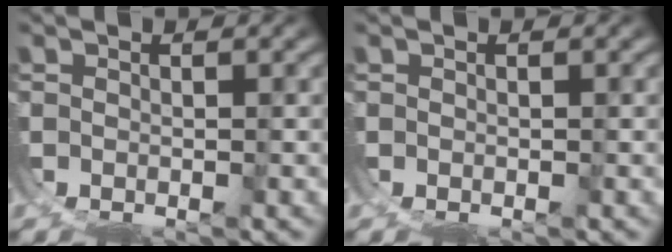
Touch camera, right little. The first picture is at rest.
{"total": 0.0}